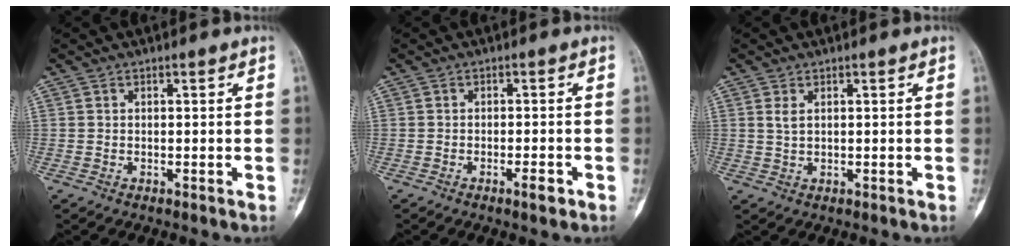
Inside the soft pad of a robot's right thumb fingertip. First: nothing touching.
{"total": 2.4, "force": [-1.3, 0.5, 1.9], "torque": [-0.030, 0.003, -0.021]}
{"total": 1.7, "force": [0.7, 0.8, 1.3], "torque": [-0.029, 0.001, 0.020]}